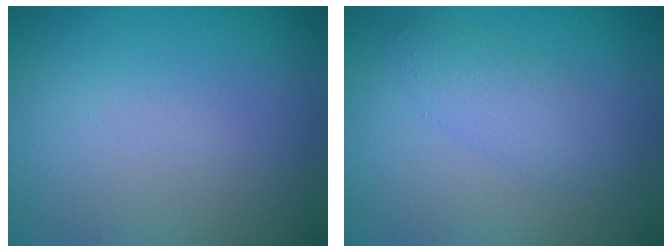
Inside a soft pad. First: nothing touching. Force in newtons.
{"total": 2.3, "press": 2.3, "slide": 0.2}